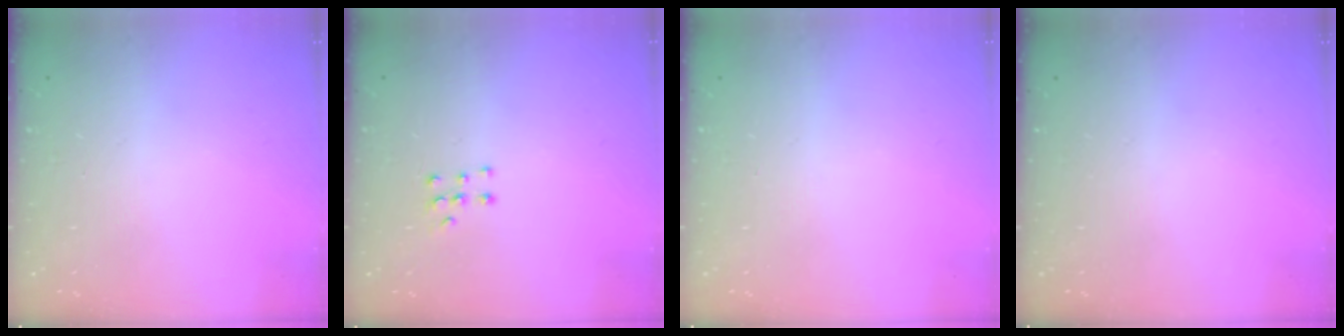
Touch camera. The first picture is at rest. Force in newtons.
{"total": 5.5, "press": 5.5, "slide": 0.9}
{"total": 0.0}
{"total": 0.0}